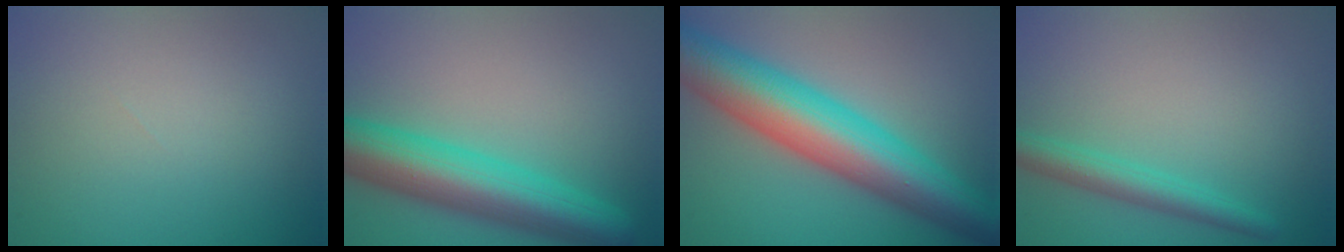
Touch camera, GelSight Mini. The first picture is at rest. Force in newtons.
{"total": 8.6, "press": 8.6, "slide": 0.3}
{"total": 11.2, "press": 11.2, "slide": 0.1}
{"total": 3.0, "press": 3.0, "slide": 0.2}